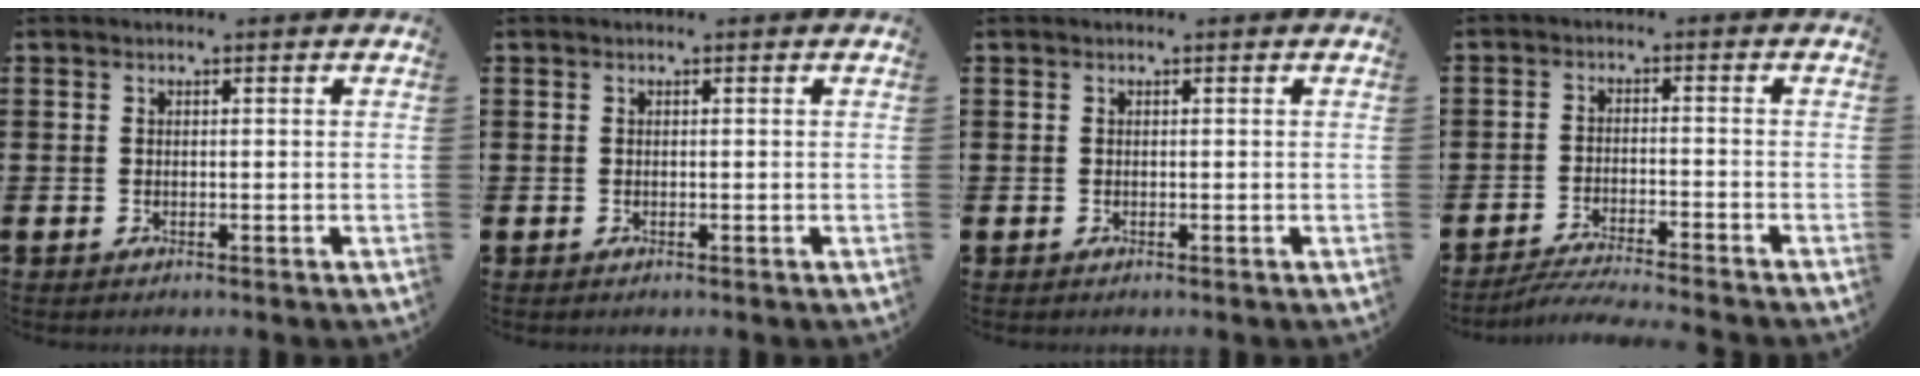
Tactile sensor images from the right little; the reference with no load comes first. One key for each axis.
{"total": 0.0}
{"total": 0.0}
{"total": 3.3, "fx": -3.2, "fy": -0.4, "fz": 0.9, "tx": -0.014, "ty": -0.003, "tz": -0.063}